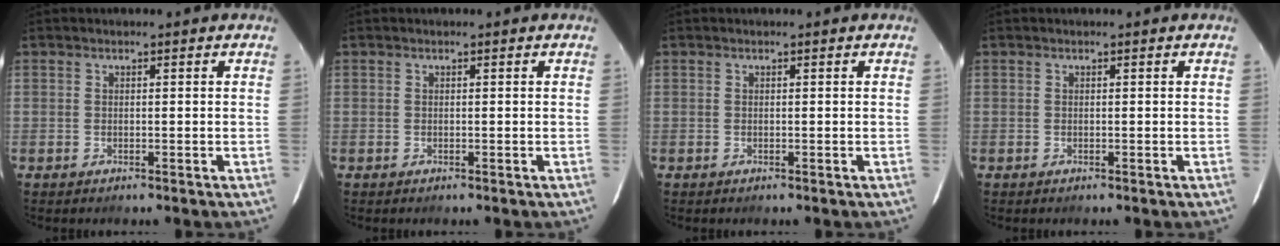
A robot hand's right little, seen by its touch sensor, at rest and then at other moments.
{"total": 0.0}
{"total": 0.0}
{"total": 0.0}